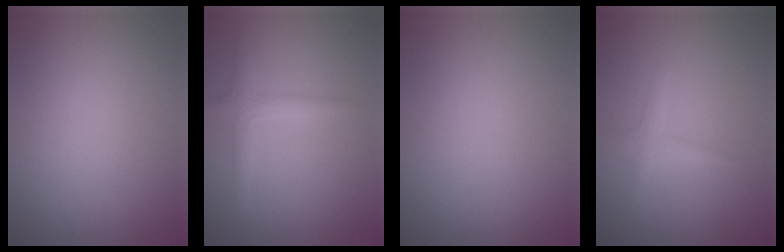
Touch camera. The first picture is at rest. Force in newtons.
{"total": 1.9, "press": 1.9, "slide": 0.1}
{"total": 0.0}
{"total": 1.3, "press": 1.3, "slide": 0.0}